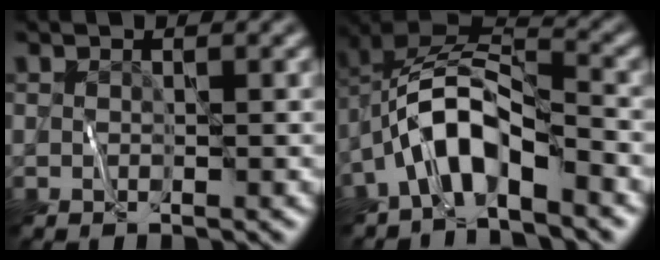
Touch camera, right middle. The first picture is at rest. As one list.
[{"total": 7.2, "force": [-3.7, 2.8, 5.5], "torque": [-0.103, 0.012, -0.078]}]